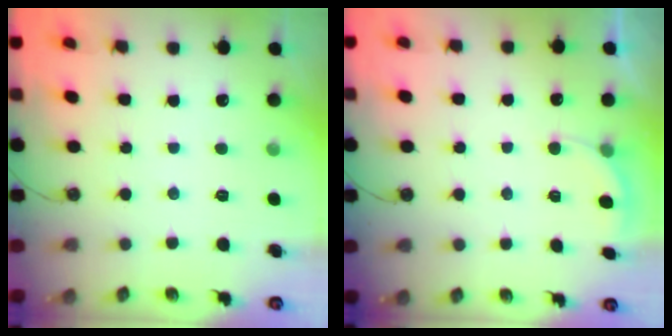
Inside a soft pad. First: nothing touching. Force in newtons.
{"total": 2.1, "press": 2.0, "slide": 0.6}